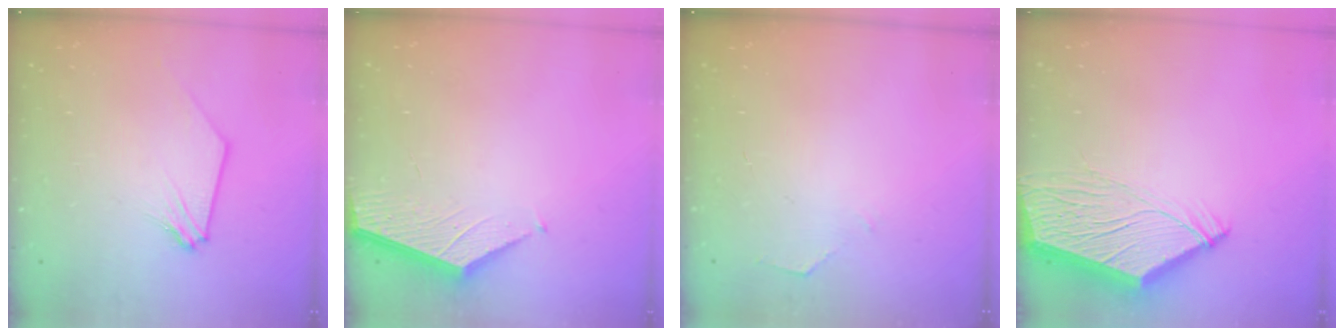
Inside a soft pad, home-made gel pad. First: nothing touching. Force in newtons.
{"total": 2.2, "press": 2.2, "slide": 0.2}
{"total": 2.2, "press": 2.2, "slide": 0.3}
{"total": 12.0, "press": 11.9, "slide": 1.4}